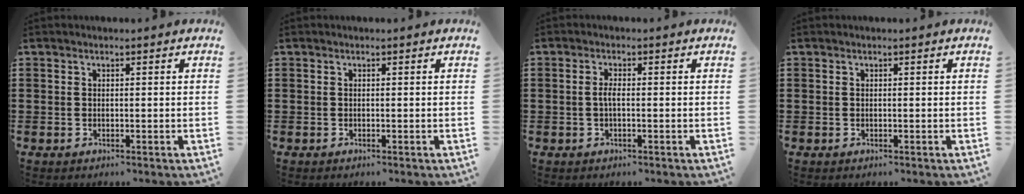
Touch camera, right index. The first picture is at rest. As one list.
[{"total": 0.0}, {"total": 1.8, "force": [-0.5, 0.4, 1.7], "torque": [-0.040, -0.002, -0.013]}, {"total": 0.0}]